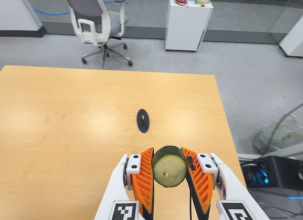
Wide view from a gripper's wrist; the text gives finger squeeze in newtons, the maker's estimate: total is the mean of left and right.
{"total": 11.1, "left": 10.0, "right": 12.2}